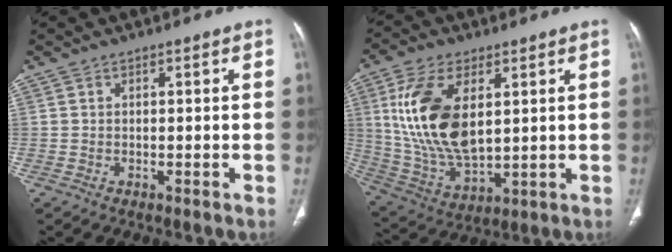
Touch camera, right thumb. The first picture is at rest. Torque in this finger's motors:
{"motor_torque": [-1.27, 2.12, 1.72, 0.52, 0.46]}